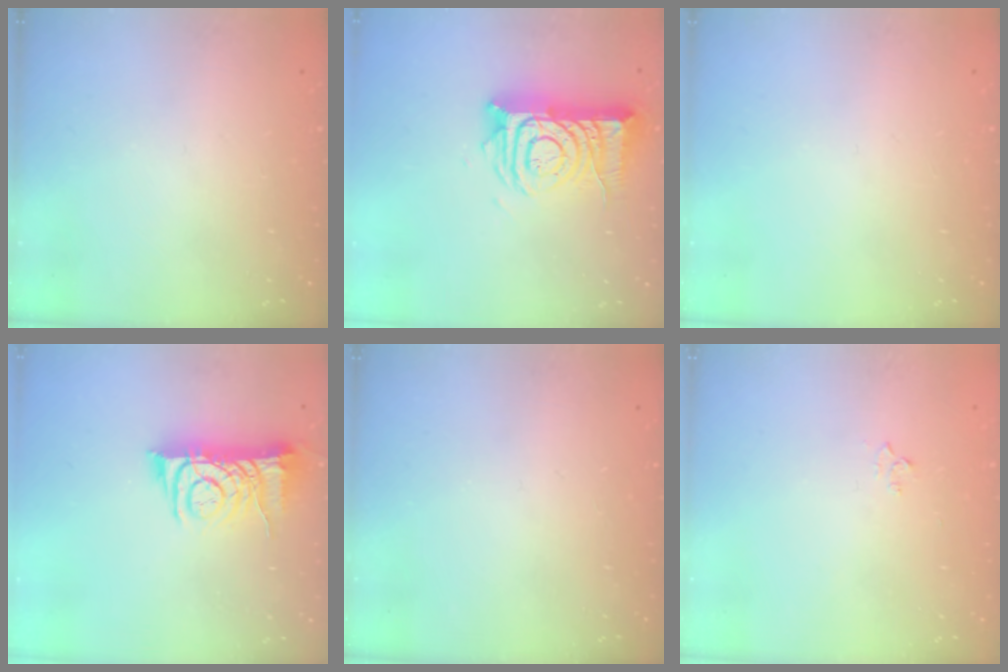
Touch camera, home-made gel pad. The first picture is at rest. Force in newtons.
{"total": 14.2, "press": 14.1, "slide": 1.2}
{"total": 0.0}
{"total": 8.8, "press": 8.8, "slide": 0.6}
{"total": 0.0}
{"total": 2.9, "press": 2.8, "slide": 0.4}